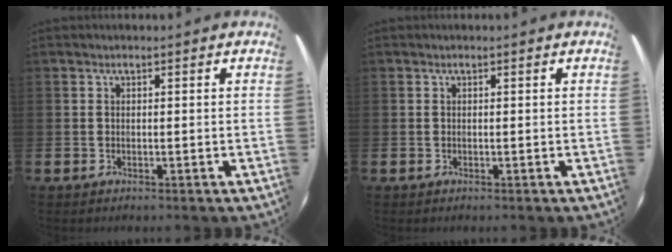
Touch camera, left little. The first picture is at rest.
{"total": 0.0}